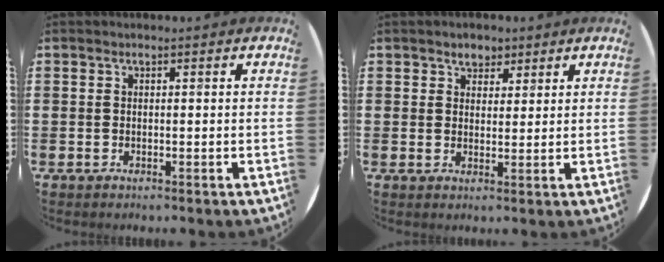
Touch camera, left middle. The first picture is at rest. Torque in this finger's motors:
{"motor_torque": [0.31, -0.27, 0.04, 0.00]}